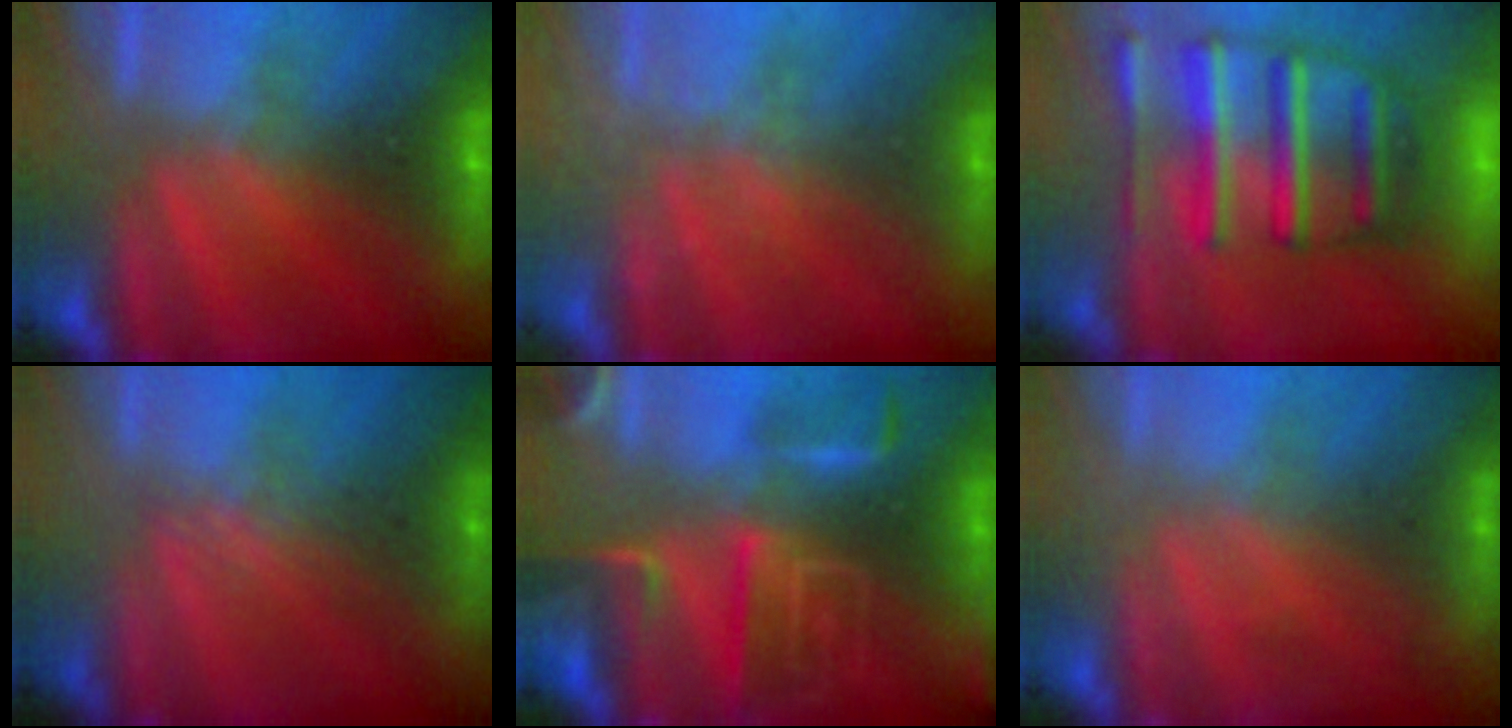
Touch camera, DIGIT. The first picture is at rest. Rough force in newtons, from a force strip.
{"total": 1.7}
{"total": 7.0}
{"total": 2.4}
{"total": 8.7}
{"total": 2.4}